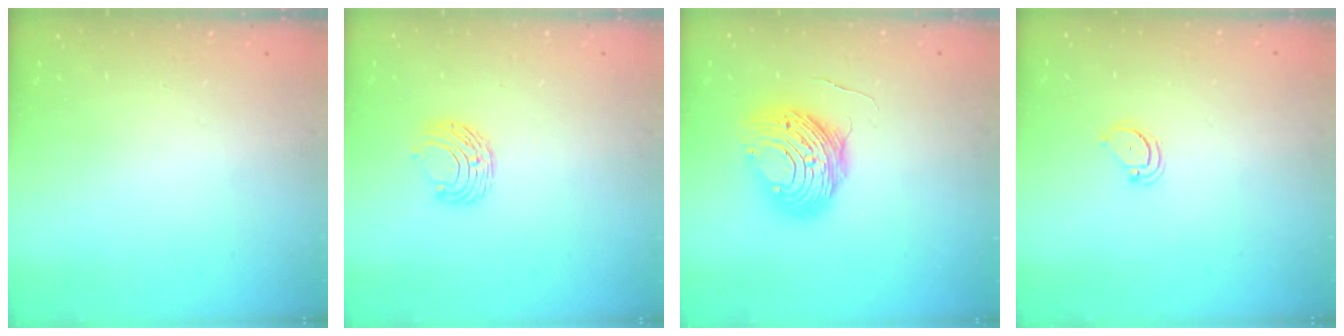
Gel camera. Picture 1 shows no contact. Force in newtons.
{"total": 7.2, "press": 7.2, "slide": 0.8}
{"total": 12.2, "press": 12.2, "slide": 1.4}
{"total": 2.4, "press": 2.4, "slide": 0.2}